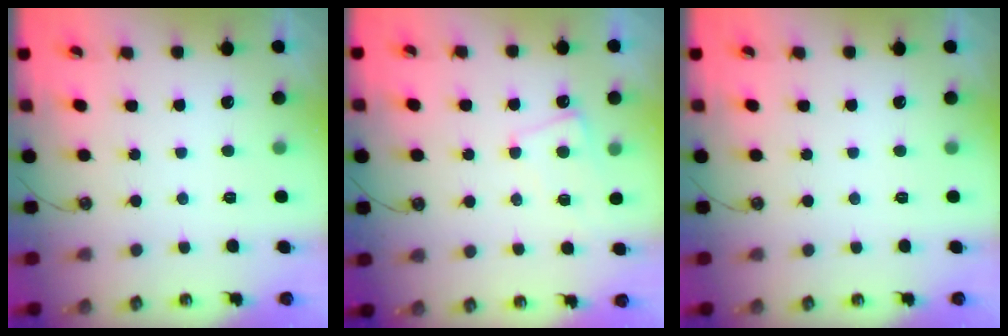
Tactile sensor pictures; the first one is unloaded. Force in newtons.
{"total": 1.6, "press": 1.5, "slide": 0.5}
{"total": 0.0}